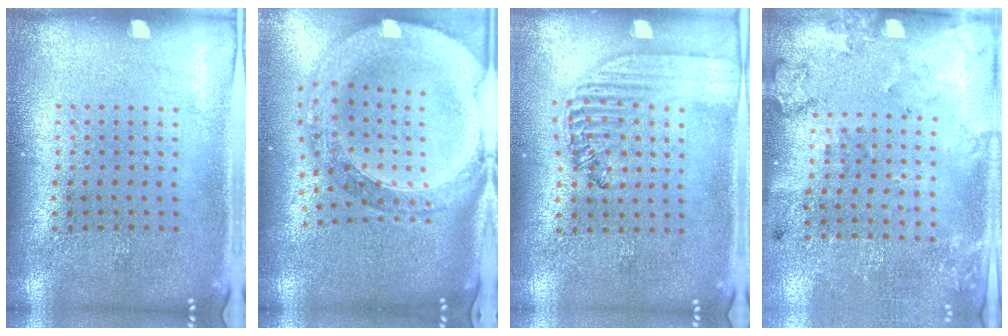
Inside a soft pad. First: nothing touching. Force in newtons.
{"total": 2.7, "press": 2.4, "slide": 1.4}
{"total": 1.5, "press": 1.4, "slide": 0.6}
{"total": 2.0, "press": 1.3, "slide": 1.5}